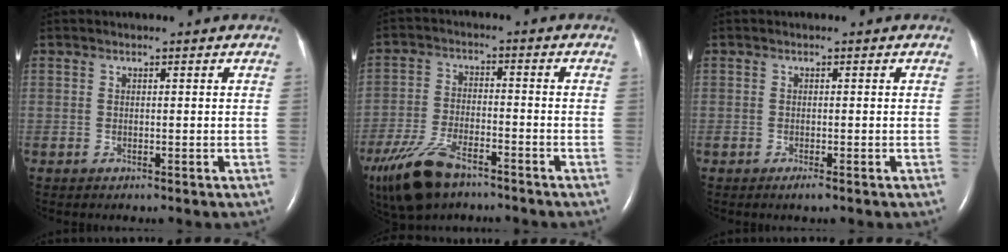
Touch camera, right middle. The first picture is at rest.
{"total": 11.9, "force": [-8.4, 4.5, 7.1], "torque": [-0.154, -0.016, -0.153]}
{"total": 1.0, "force": [-0.7, 0.0, 0.7], "torque": [-0.016, -0.003, -0.012]}